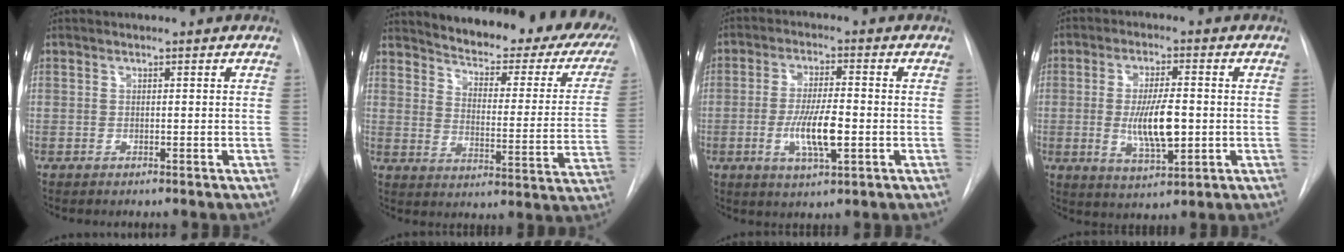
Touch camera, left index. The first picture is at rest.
{"total": 26.1, "force": [22.1, 6.4, 12.3], "torque": [-0.173, -0.063, 0.257]}
{"total": 7.8, "force": [-1.8, 1.7, 7.3], "torque": [-0.141, -0.009, -0.033]}
{"total": 8.6, "force": [-0.8, 2.6, 8.1], "torque": [-0.151, -0.011, -0.011]}